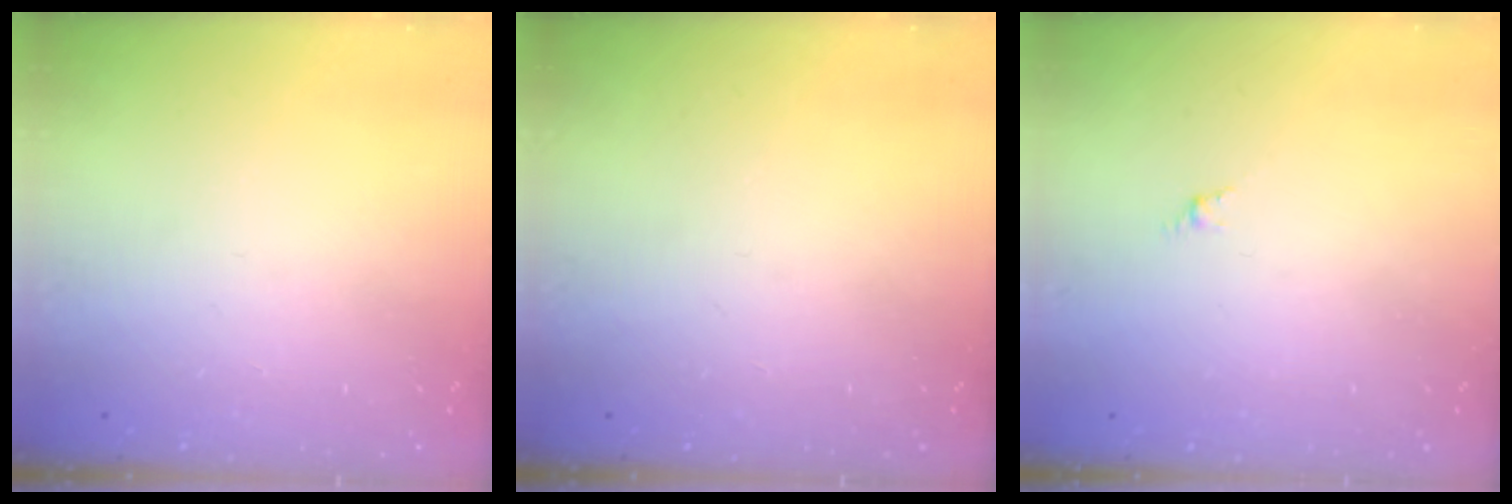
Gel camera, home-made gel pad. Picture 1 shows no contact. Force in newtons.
{"total": 0.0}
{"total": 1.1, "press": 1.0, "slide": 0.5}